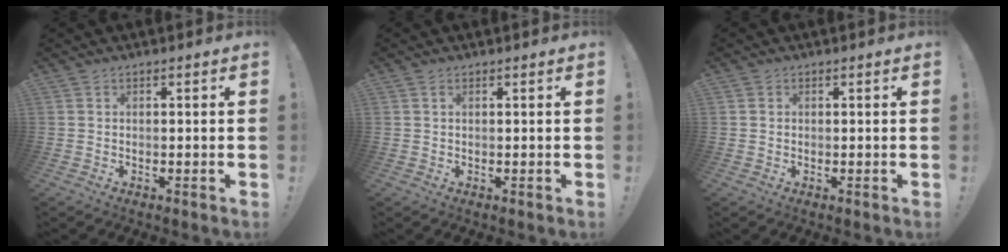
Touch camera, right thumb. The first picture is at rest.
{"total": 0.6, "force": [0.4, 0.1, 0.5], "torque": [-0.013, 0.002, 0.007]}
{"total": 0.9, "force": [0.0, 0.9, 0.1], "torque": [0.003, 0.002, 0.000]}